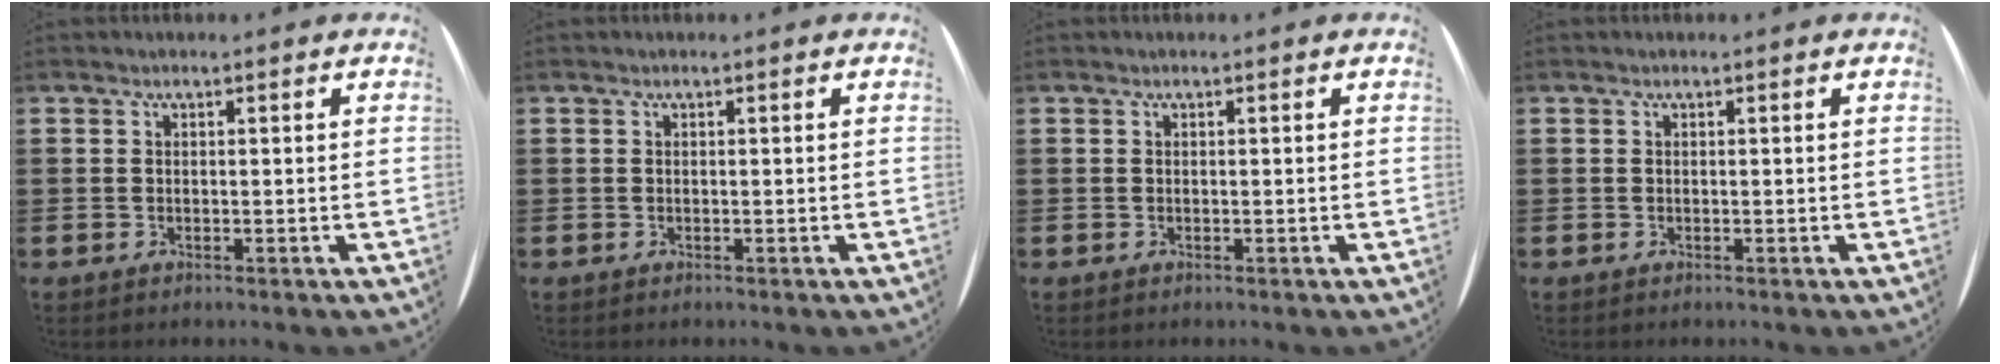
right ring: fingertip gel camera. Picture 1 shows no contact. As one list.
[{"total": 0.0}, {"total": 0.0}, {"total": 0.0}]